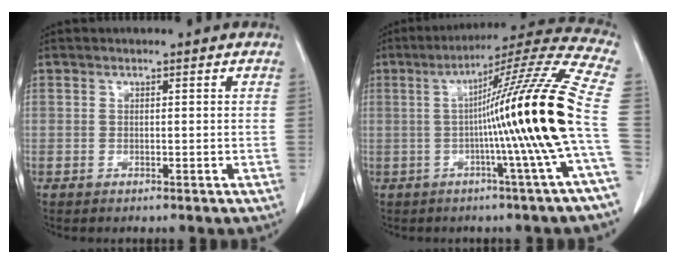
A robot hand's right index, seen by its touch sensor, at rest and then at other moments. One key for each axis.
{"total": 19.4, "fx": -1.3, "fy": -3.1, "fz": 19.1, "tx": -0.257, "ty": 0.008, "tz": -0.034}